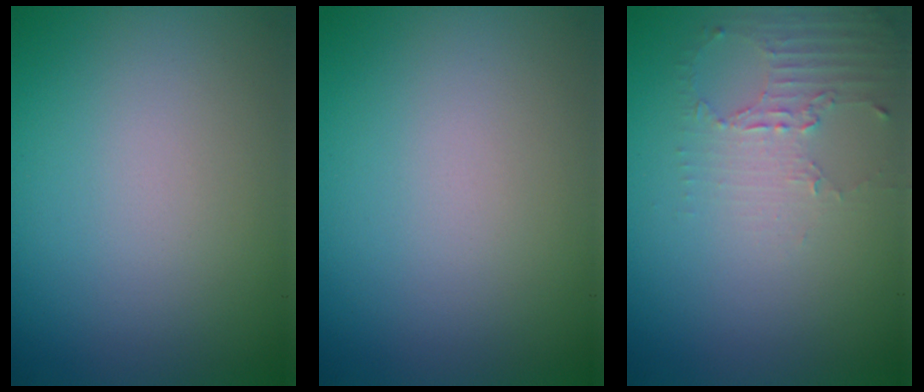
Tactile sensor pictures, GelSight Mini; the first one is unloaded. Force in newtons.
{"total": 0.0}
{"total": 2.2, "press": 1.7, "slide": 1.5}